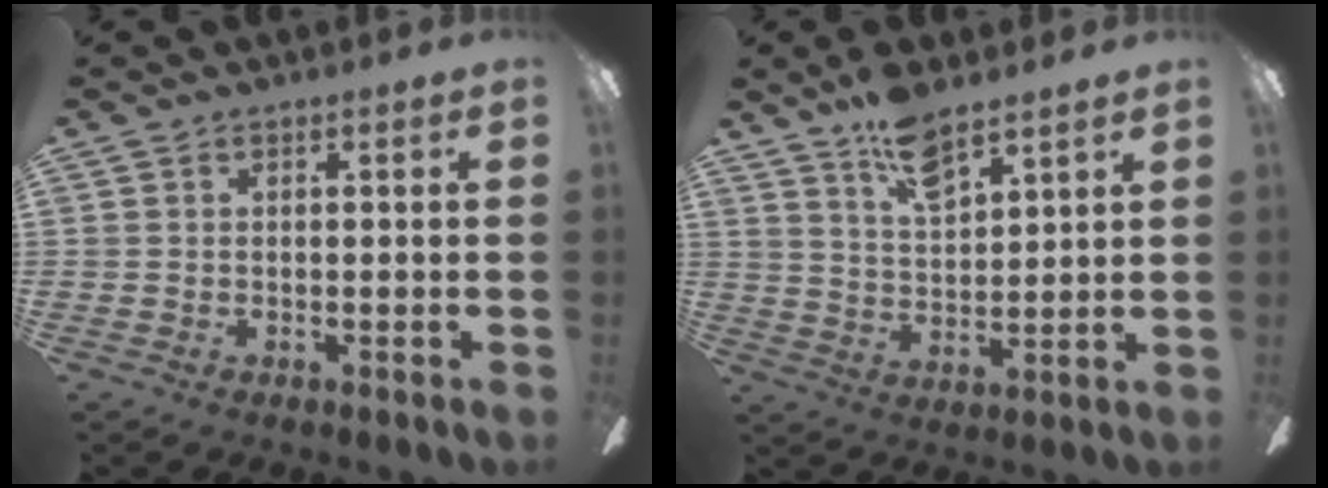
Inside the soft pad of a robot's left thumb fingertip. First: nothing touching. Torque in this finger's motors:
{"motor_torque": [1.26, 0.63, 1.07, -0.80, 0.24]}